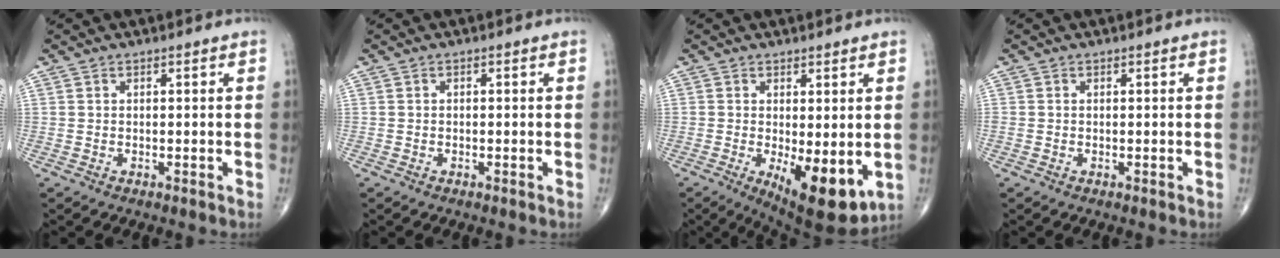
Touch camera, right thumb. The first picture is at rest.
{"total": 0.0}
{"total": 11.2, "force": [-2.3, 4.2, 10.1], "torque": [-0.137, -0.026, -0.020]}
{"total": 0.0}